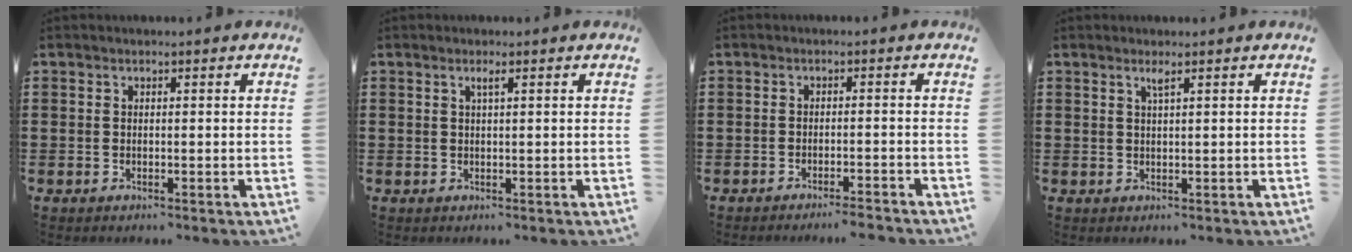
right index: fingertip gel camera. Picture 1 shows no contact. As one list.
[{"total": 1.0, "force": [0.4, 0.0, 0.9], "torque": [-0.017, 0.001, 0.007]}, {"total": 2.3, "force": [-2.2, -0.4, 0.8], "torque": [-0.016, -0.003, -0.042]}, {"total": 1.2, "force": [0.7, -0.1, 1.0], "torque": [-0.019, -0.002, 0.012]}]